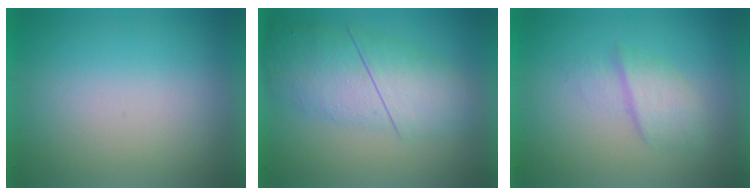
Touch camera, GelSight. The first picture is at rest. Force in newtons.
{"total": 4.6}
{"total": 2.2}